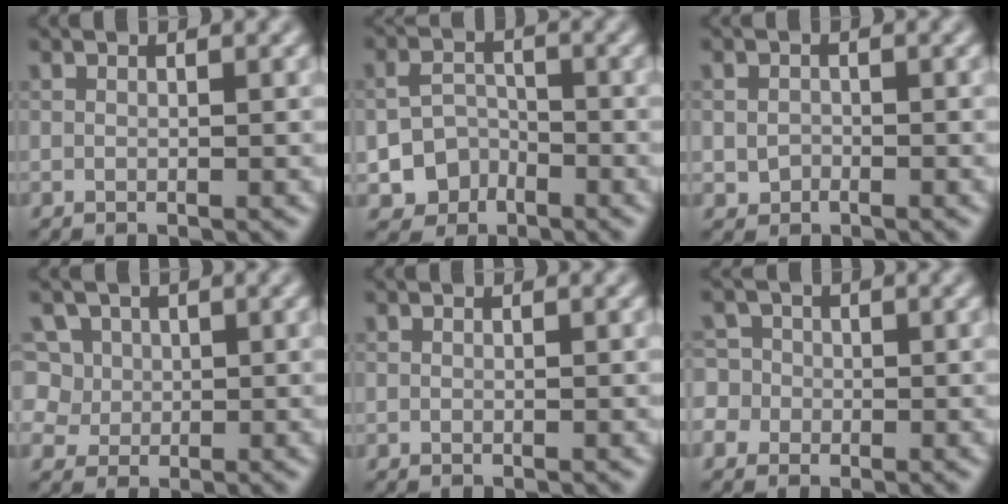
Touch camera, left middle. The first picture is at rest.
{"total": 3.4, "force": [-1.9, 2.5, 1.2], "torque": [-0.017, -0.001, -0.032]}
{"total": 1.2, "force": [-0.4, 1.0, 0.5], "torque": [-0.004, -0.001, -0.011]}
{"total": 7.9, "force": [3.6, 6.1, 3.6], "torque": [-0.065, 0.023, 0.034]}
{"total": 0.0}
{"total": 4.3, "force": [-0.9, 4.0, 1.2], "torque": [-0.008, 0.025, -0.051]}